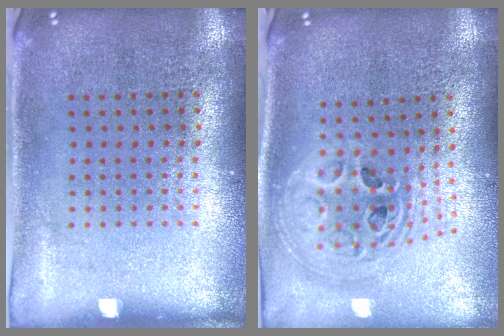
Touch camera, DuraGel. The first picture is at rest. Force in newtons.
{"total": 2.4, "press": 1.8, "slide": 1.6}